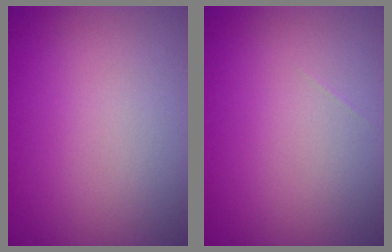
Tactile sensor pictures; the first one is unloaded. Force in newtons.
{"total": 0.0}